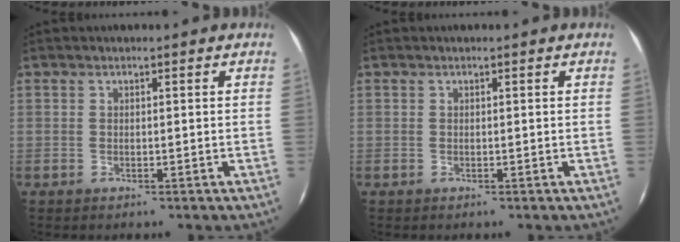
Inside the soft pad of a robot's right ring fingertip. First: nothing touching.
{"total": 0.0}